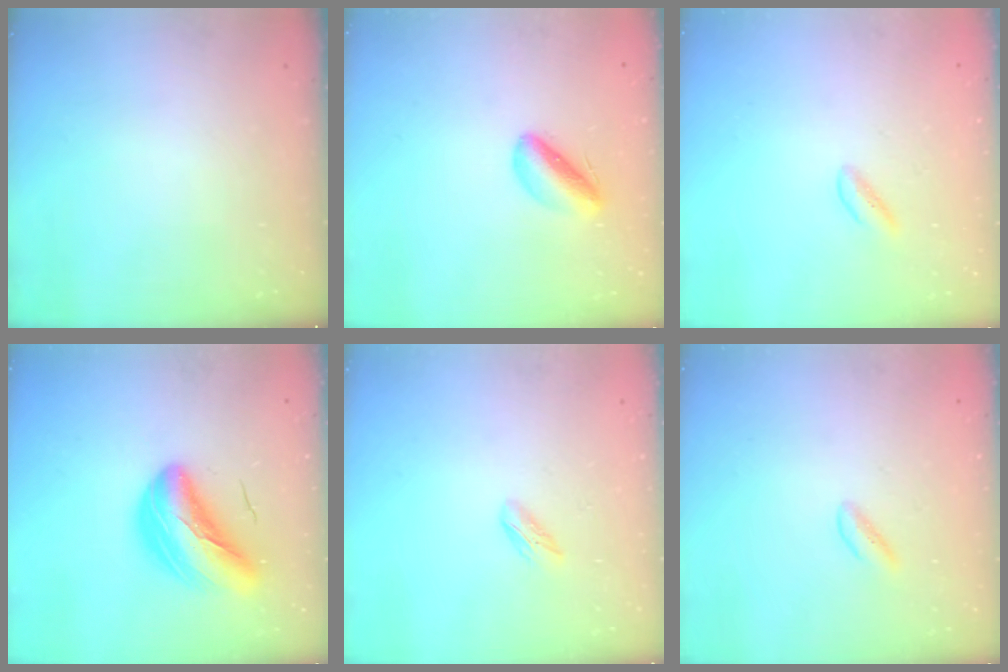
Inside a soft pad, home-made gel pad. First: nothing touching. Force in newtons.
{"total": 5.7, "press": 5.5, "slide": 1.6}
{"total": 0.0}
{"total": 11.0, "press": 10.5, "slide": 3.3}
{"total": 2.7, "press": 2.6, "slide": 0.8}
{"total": 0.0}